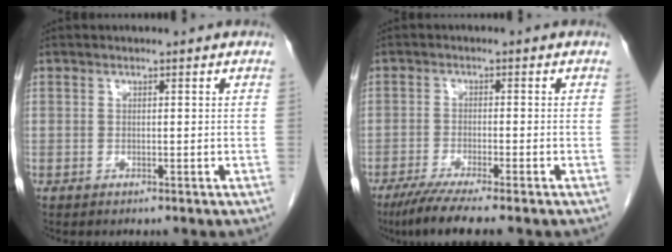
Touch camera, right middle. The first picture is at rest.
{"total": 6.9, "force": [-5.3, -0.2, 4.5], "torque": [-0.071, -0.018, -0.086]}